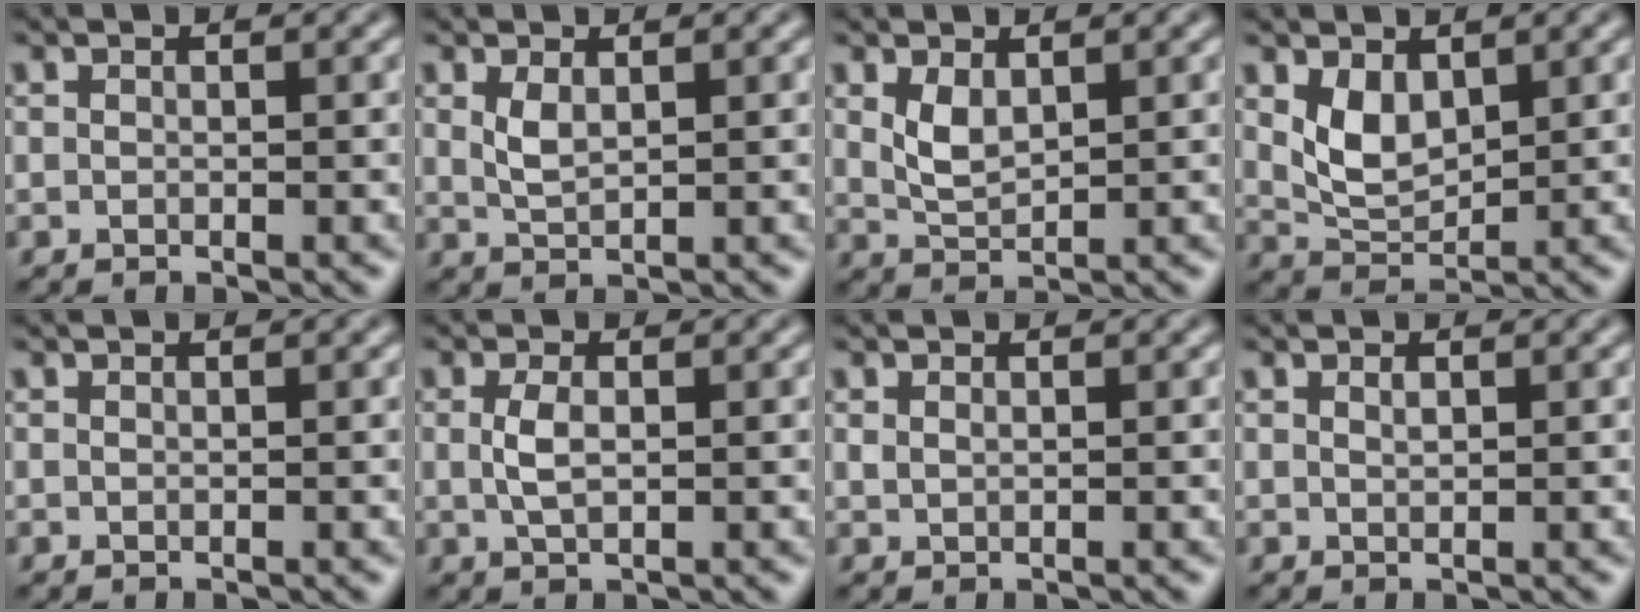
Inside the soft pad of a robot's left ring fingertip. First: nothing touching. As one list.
[{"total": 1.7, "force": [0.8, 0.7, 1.4], "torque": [-0.034, -0.002, 0.020]}, {"total": 2.3, "force": [1.0, 1.2, 1.7], "torque": [-0.041, -0.004, 0.026]}, {"total": 3.2, "force": [1.4, 1.9, 2.2], "torque": [-0.047, -0.008, 0.035]}, {"total": 0.0}, {"total": 1.9, "force": [0.2, 0.9, 1.7], "torque": [-0.042, 0.001, 0.004]}, {"total": 0.5, "force": [0.3, 0.3, 0.3], "torque": [-0.009, 0.000, 0.006]}, {"total": 0.7, "force": [0.4, 0.3, 0.5], "torque": [-0.011, 0.000, 0.008]}]